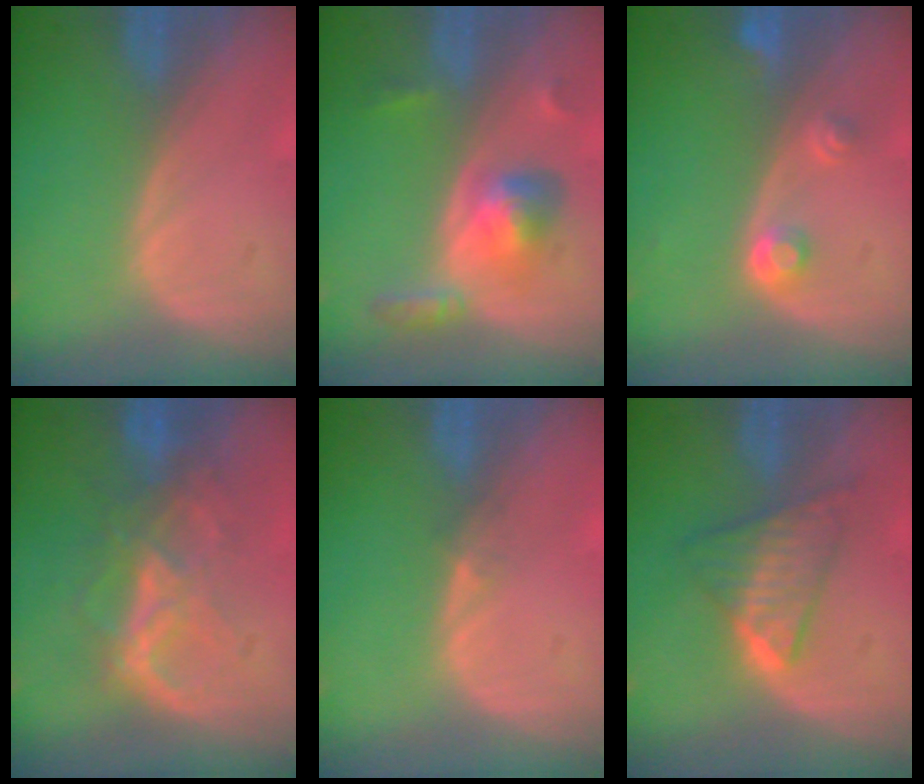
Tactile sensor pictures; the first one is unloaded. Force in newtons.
{"total": 6.2, "press": 5.5, "slide": 2.8}
{"total": 2.9, "press": 2.7, "slide": 1.0}
{"total": 6.8, "press": 6.8, "slide": 0.7}
{"total": 0.9, "press": 0.7, "slide": 0.6}
{"total": 5.9, "press": 5.8, "slide": 0.8}